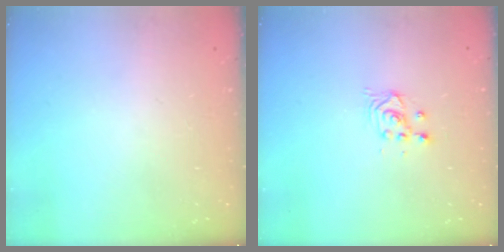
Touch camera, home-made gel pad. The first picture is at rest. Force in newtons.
{"total": 2.5, "press": 2.5, "slide": 0.2}